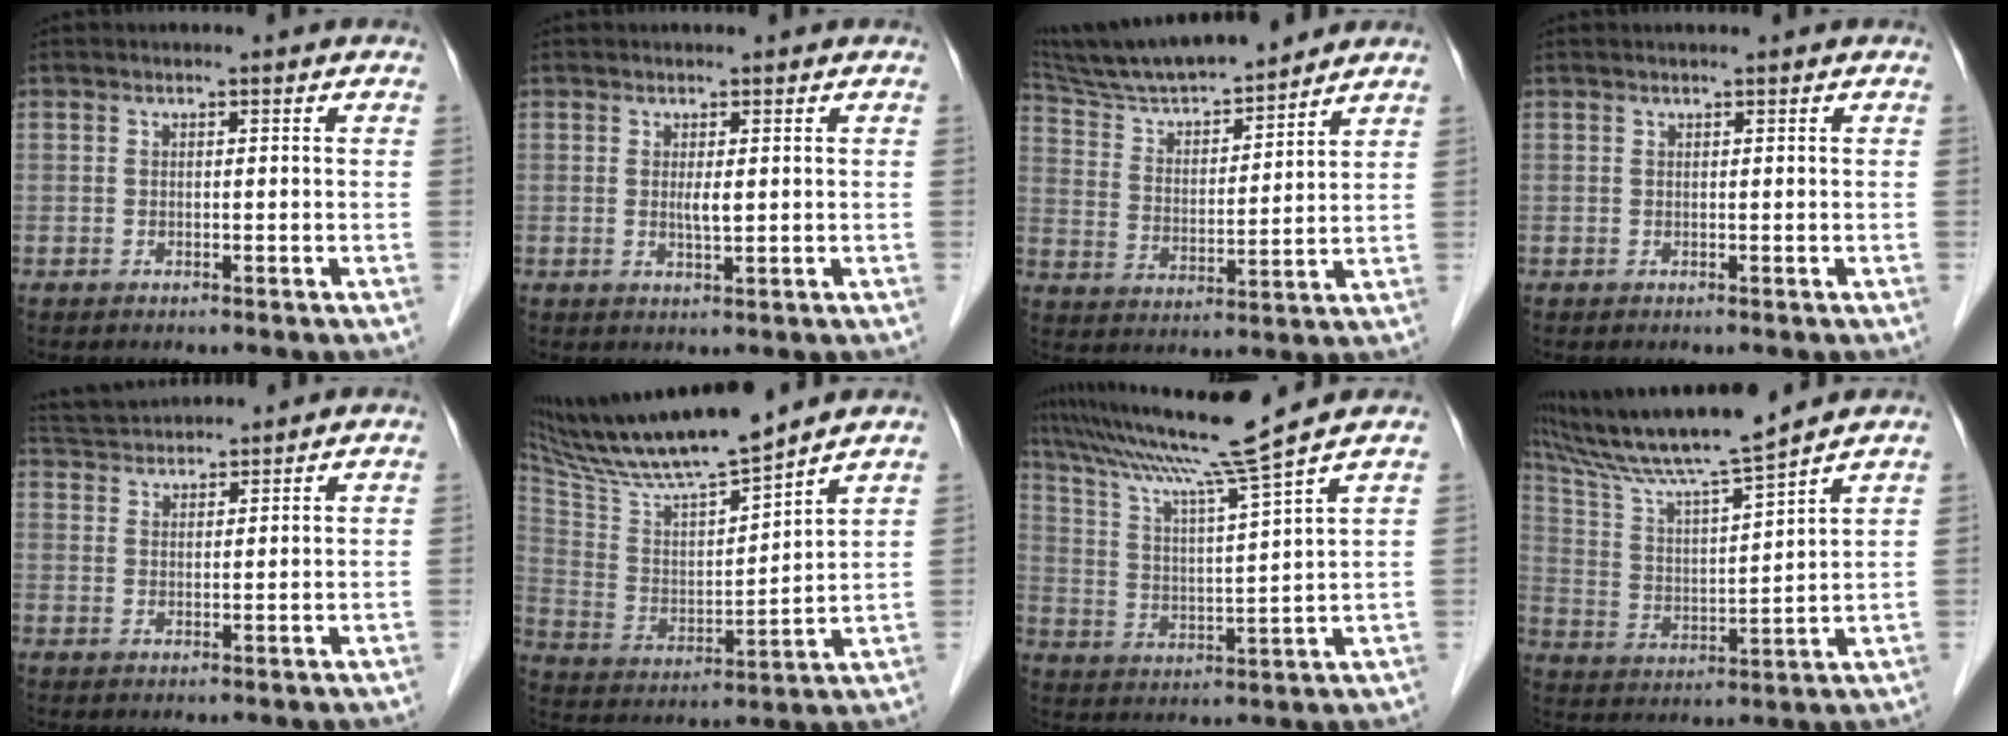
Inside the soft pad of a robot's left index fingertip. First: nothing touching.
{"total": 1.6, "force": [0.4, 0.2, 1.5], "torque": [-0.032, -0.003, 0.009]}
{"total": 15.7, "force": [14.3, 1.6, 6.4], "torque": [-0.117, 0.011, 0.251]}
{"total": 0.8, "force": [0.7, -0.1, 0.3], "torque": [-0.007, 0.010, 0.015]}
{"total": 7.3, "force": [7.1, 0.7, 1.5], "torque": [-0.035, 0.037, 0.124]}
{"total": 18.0, "force": [15.9, 0.4, 8.4], "torque": [-0.158, 0.005, 0.288]}
{"total": 13.2, "force": [11.0, -3.2, 6.5], "torque": [-0.119, -0.011, 0.193]}
{"total": 14.6, "force": [12.6, -1.0, 7.4], "torque": [-0.144, 0.012, 0.226]}